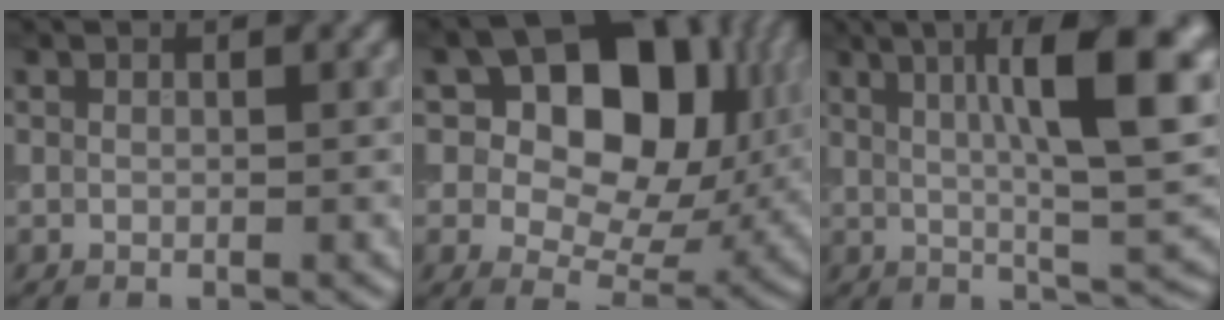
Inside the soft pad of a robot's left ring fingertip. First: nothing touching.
{"total": 13.9, "force": [4.5, 9.0, 9.6], "torque": [-0.128, 0.013, 0.067]}
{"total": 12.9, "force": [3.2, 3.2, 12.1], "torque": [-0.156, 0.011, 0.047]}